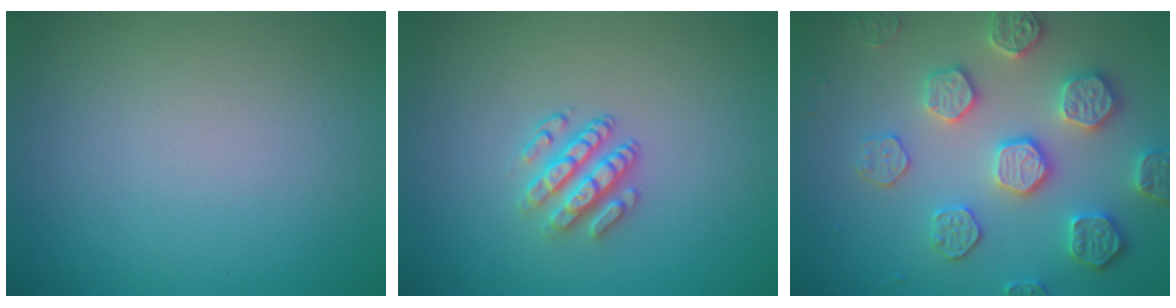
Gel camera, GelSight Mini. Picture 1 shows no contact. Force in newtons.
{"total": 2.9, "press": 2.5, "slide": 1.5}
{"total": 5.3, "press": 5.0, "slide": 1.8}